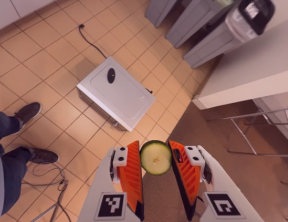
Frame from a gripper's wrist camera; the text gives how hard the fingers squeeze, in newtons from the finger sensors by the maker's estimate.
{"total": 6.3, "left": 6.1, "right": 6.6}